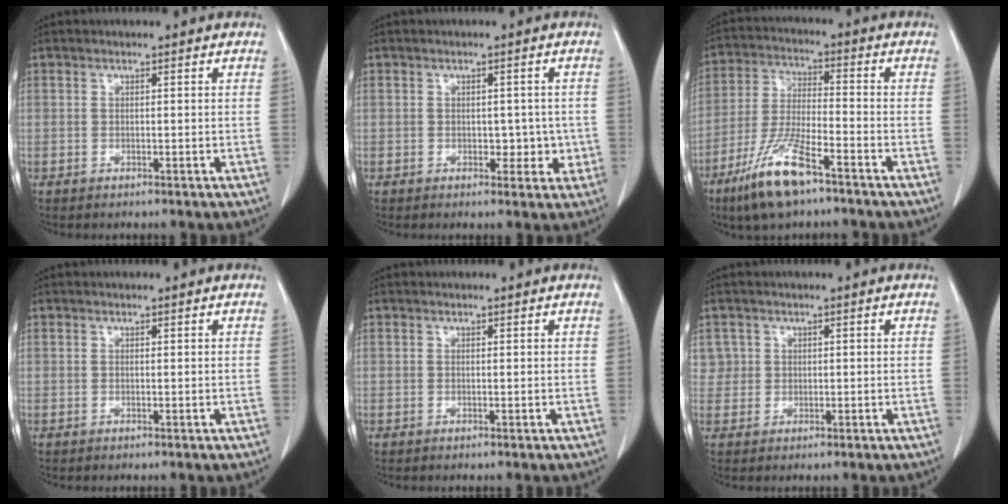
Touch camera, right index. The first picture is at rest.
{"total": 3.3, "force": [-0.3, 2.4, 2.3], "torque": [-0.015, 0.005, 0.000]}
{"total": 11.4, "force": [-7.4, 2.1, 8.5], "torque": [-0.180, -0.024, -0.138]}
{"total": 0.0}
{"total": 0.0}
{"total": 2.6, "force": [0.9, 2.4, -0.2], "torque": [0.021, 0.005, 0.012]}